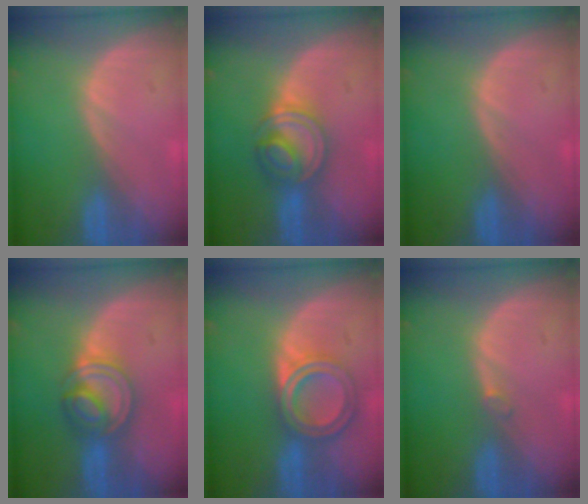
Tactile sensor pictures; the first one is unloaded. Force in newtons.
{"total": 6.3, "press": 6.1, "slide": 1.6}
{"total": 0.0}
{"total": 6.8, "press": 6.2, "slide": 2.6}
{"total": 6.9, "press": 6.1, "slide": 3.1}
{"total": 0.7, "press": 0.7, "slide": 0.2}